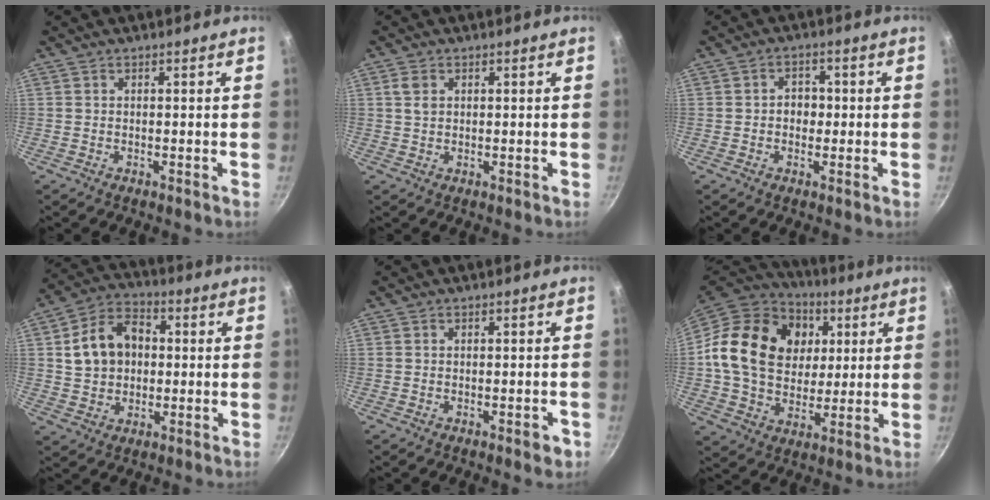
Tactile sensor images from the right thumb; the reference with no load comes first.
{"total": 2.5, "force": [0.8, 1.8, 1.6], "torque": [-0.027, -0.002, 0.015]}
{"total": 3.6, "force": [-0.2, 3.0, 2.0], "torque": [-0.008, 0.009, -0.006]}
{"total": 12.3, "force": [1.4, 9.4, 7.8], "torque": [-0.112, 0.025, 0.017]}
{"total": 2.4, "force": [-1.2, 1.0, 1.8], "torque": [-0.015, 0.010, -0.011]}
{"total": 23.5, "force": [4.8, 18.1, 14.2], "torque": [-0.228, 0.011, 0.082]}